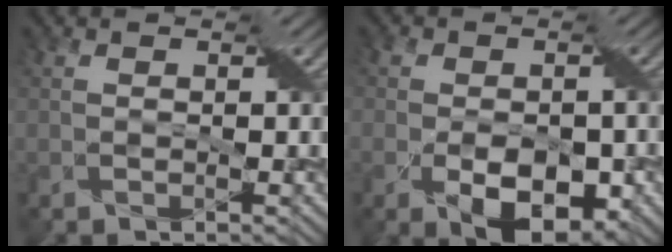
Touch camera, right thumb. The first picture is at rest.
{"total": 8.6, "force": [-2.8, 5.4, 6.1], "torque": [-0.116, -0.026, -0.036]}